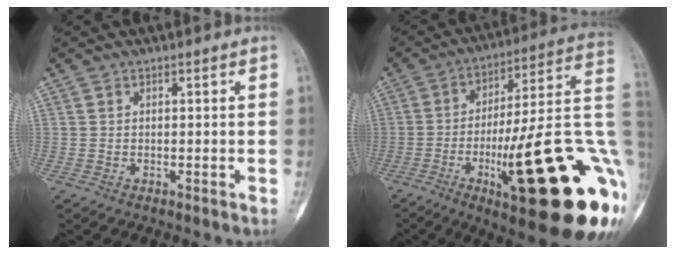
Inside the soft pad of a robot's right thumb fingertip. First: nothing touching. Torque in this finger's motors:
{"motor_torque": [2.01, 2.54, 2.24, -0.53, 0.36]}